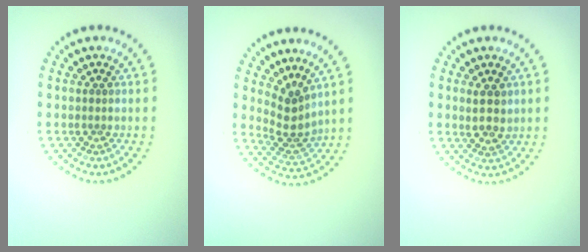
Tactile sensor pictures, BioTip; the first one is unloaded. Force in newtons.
{"total": 2.8, "press": 1.9, "slide": 2.1}
{"total": 2.1, "press": 2.0, "slide": 0.8}